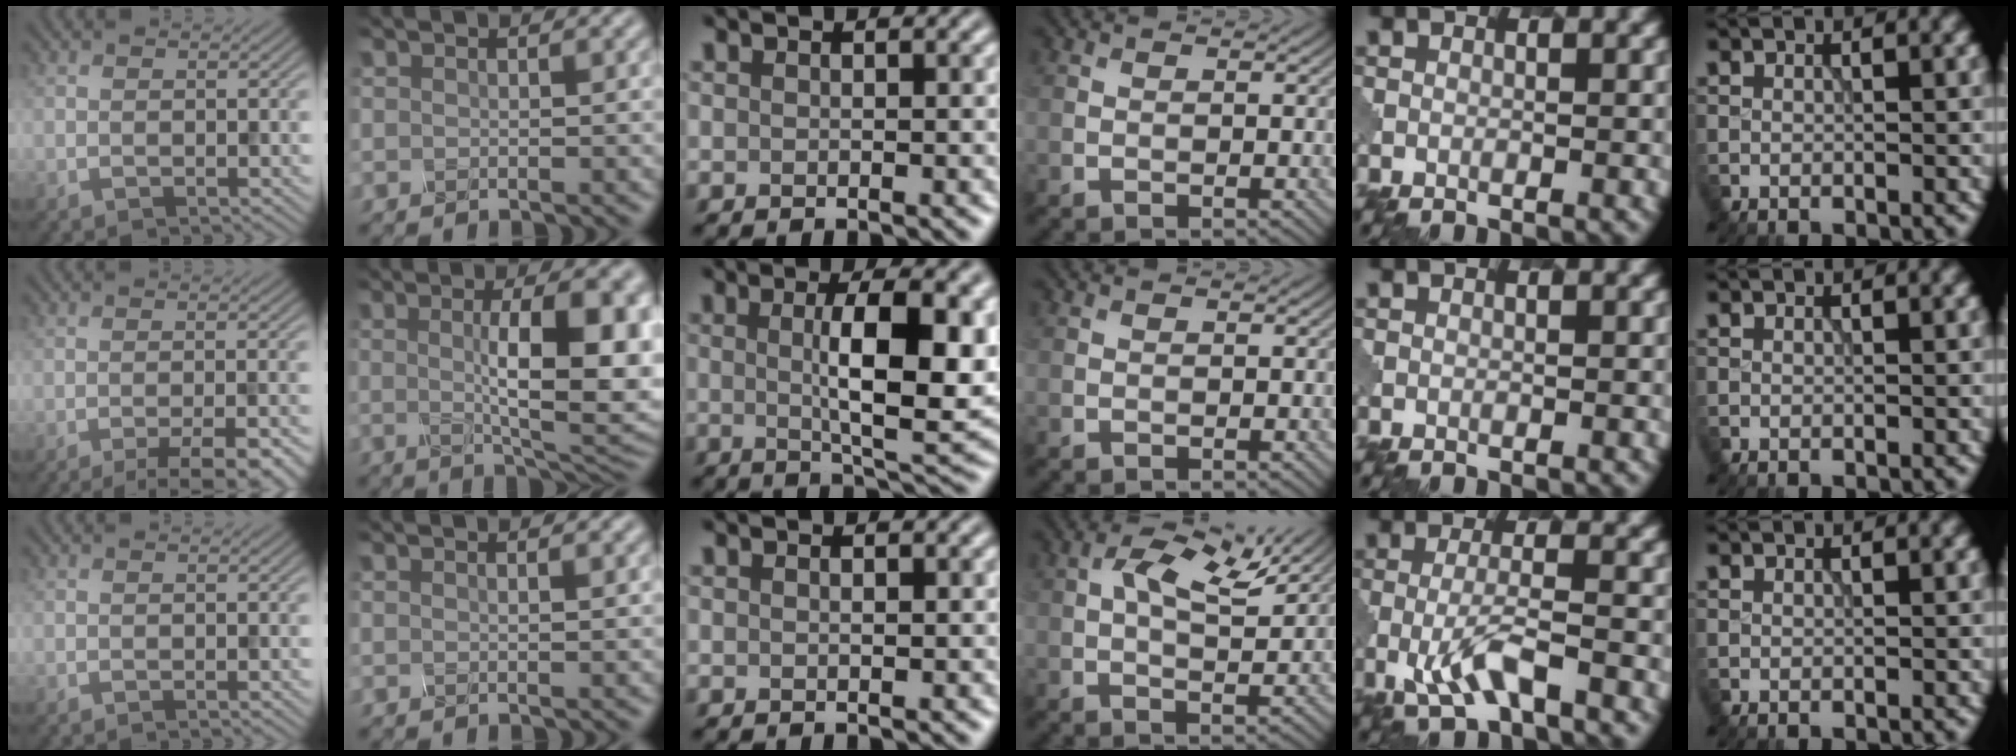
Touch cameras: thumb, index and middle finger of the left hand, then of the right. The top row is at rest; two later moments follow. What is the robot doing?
{"motion": "unscrew", "object": "spray bottle"}